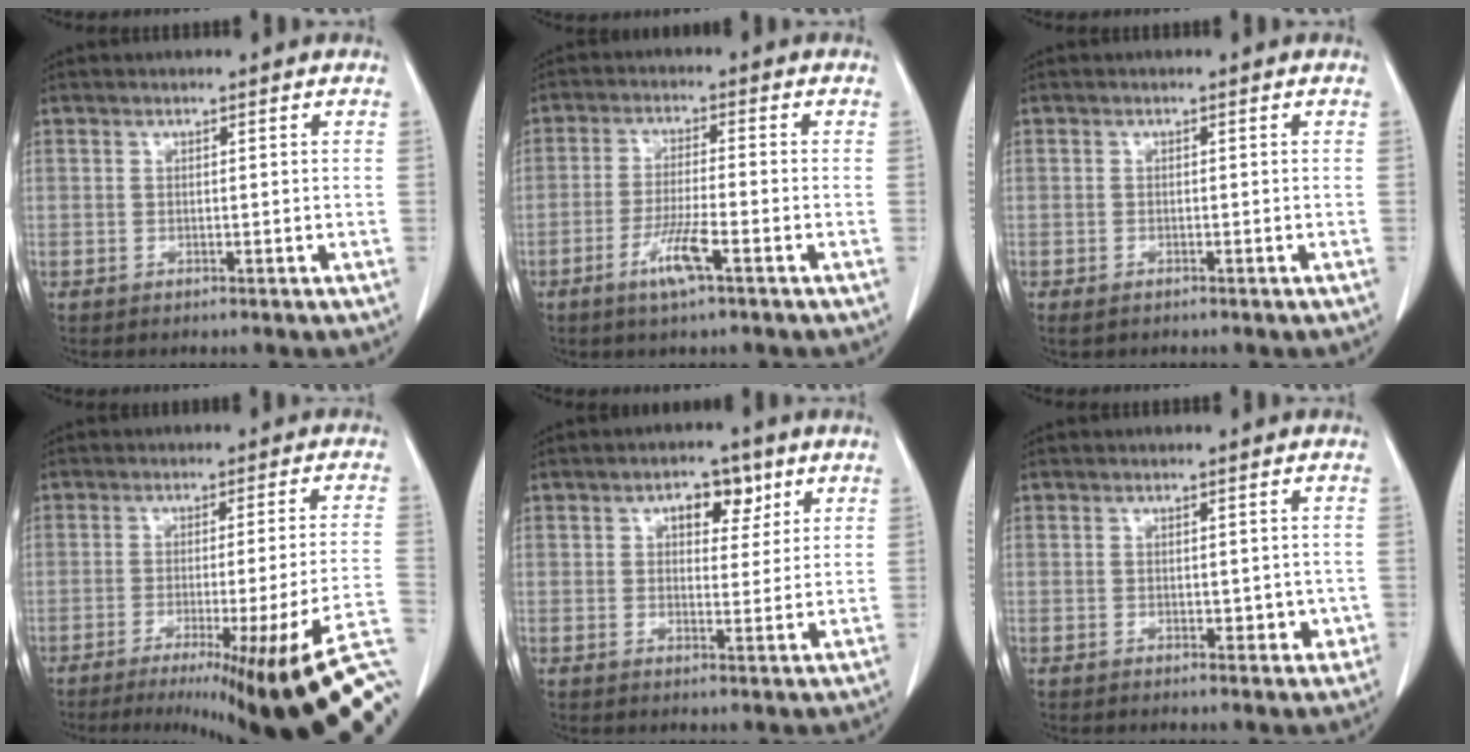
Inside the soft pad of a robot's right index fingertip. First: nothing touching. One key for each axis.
{"total": 6.1, "fx": -3.1, "fy": 0.2, "fz": 5.2, "tx": -0.103, "ty": -0.009, "tz": -0.059}
{"total": 1.0, "fx": -0.7, "fy": 0.6, "fz": 0.5, "tx": -0.010, "ty": -0.002, "tz": -0.007}
{"total": 21.1, "fx": -13.5, "fy": -1.5, "fz": 16.1, "tx": -0.105, "ty": -0.028, "tz": -0.186}
{"total": 5.3, "fx": 2.5, "fy": 3.0, "fz": 3.5, "tx": -0.045, "ty": 0.012, "tz": 0.035}
{"total": 2.9, "fx": -0.4, "fy": 1.7, "fz": 2.3, "tx": -0.022, "ty": -0.001, "tz": 0.001}